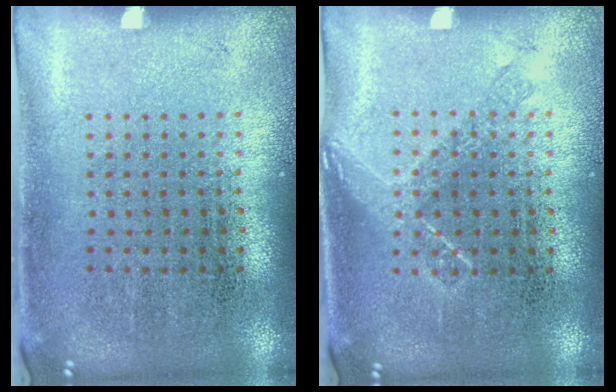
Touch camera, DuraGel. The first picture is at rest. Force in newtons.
{"total": 0.8, "press": 0.8, "slide": 0.3}